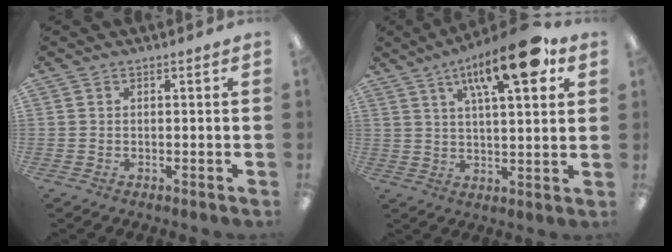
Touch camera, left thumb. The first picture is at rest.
{"total": 16.9, "force": [9.2, 5.3, 13.1], "torque": [-0.193, -0.038, 0.141]}